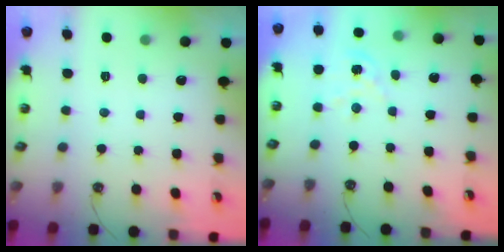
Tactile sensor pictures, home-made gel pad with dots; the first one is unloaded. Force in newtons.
{"total": 2.9, "press": 2.9, "slide": 0.3}